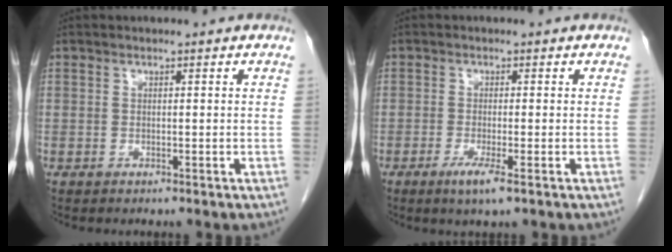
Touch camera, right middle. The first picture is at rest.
{"total": 3.2, "force": [-1.7, 0.1, 2.7], "torque": [-0.052, -0.009, -0.031]}